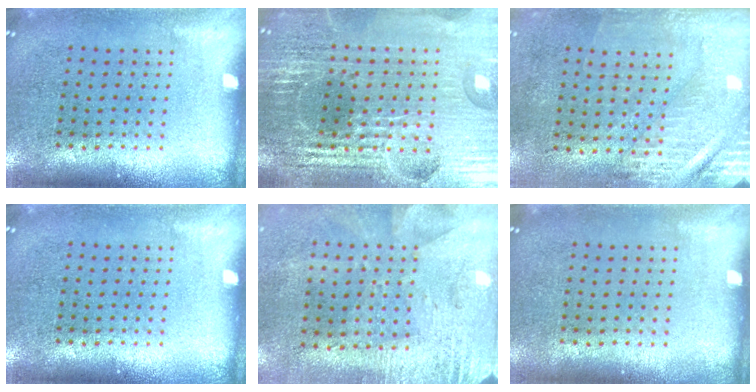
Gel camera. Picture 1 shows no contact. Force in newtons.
{"total": 6.8, "press": 5.9, "slide": 3.4}
{"total": 3.0, "press": 2.5, "slide": 1.6}
{"total": 0.0}
{"total": 2.8, "press": 2.2, "slide": 1.6}
{"total": 0.0}